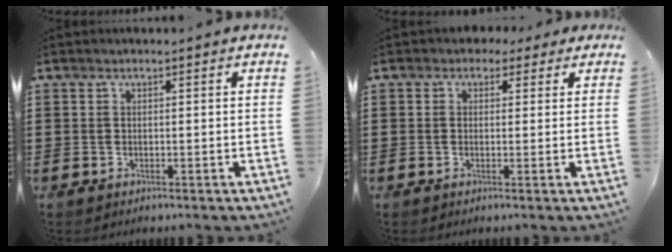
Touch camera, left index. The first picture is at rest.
{"total": 2.0, "force": [1.1, 1.5, 0.5], "torque": [-0.009, 0.006, 0.018]}